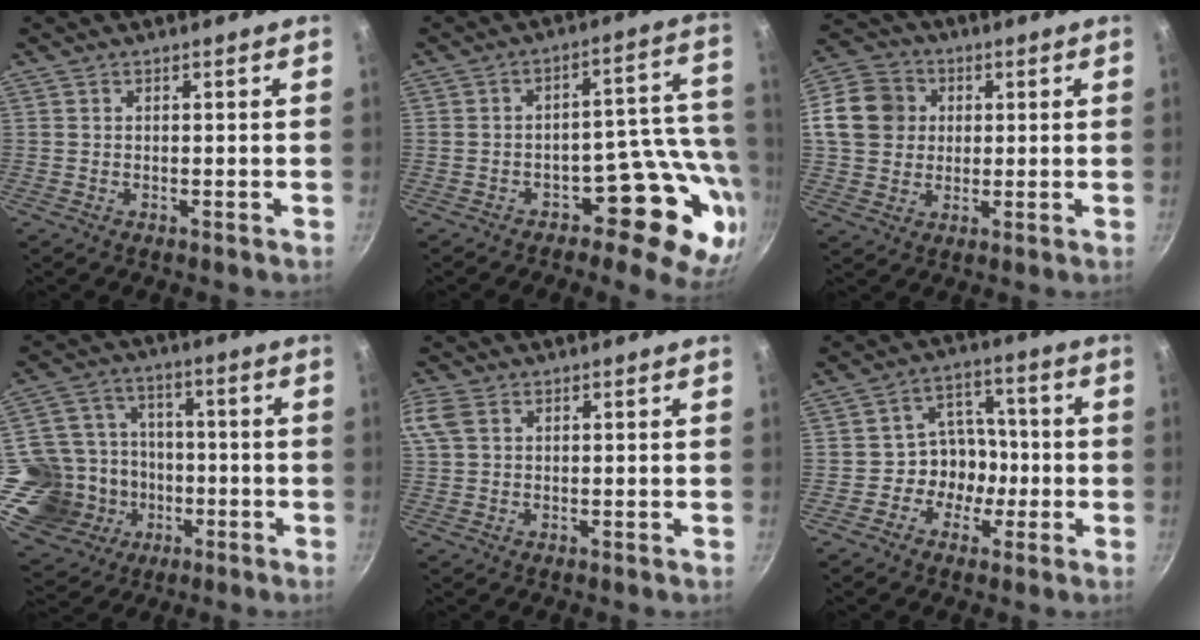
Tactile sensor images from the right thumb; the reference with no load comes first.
{"total": 13.8, "force": [-6.0, 8.2, 9.4], "torque": [-0.029, 0.051, -0.081]}
{"total": 11.9, "force": [1.9, 10.3, 5.6], "torque": [-0.079, 0.015, 0.022]}
{"total": 17.3, "force": [-3.7, 15.3, 7.0], "torque": [-0.104, 0.038, -0.051]}
{"total": 5.0, "force": [1.9, 3.2, 3.3], "torque": [-0.073, 0.013, 0.039]}
{"total": 8.1, "force": [-2.2, 7.0, 3.4], "torque": [0.007, 0.034, -0.045]}